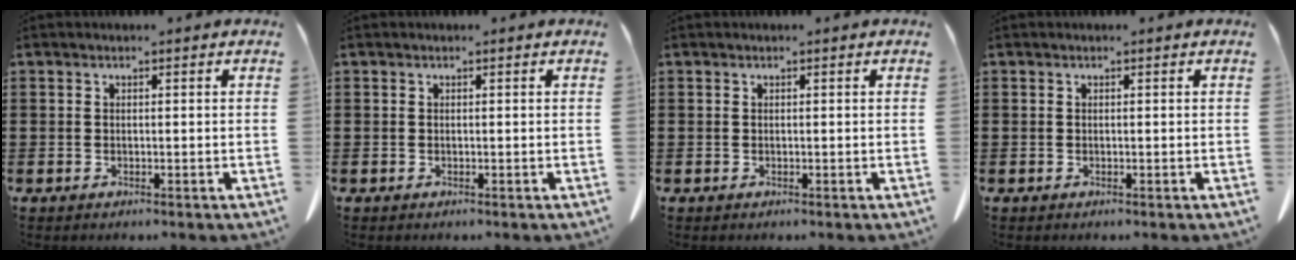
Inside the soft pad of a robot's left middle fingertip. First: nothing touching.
{"total": 0.0}
{"total": 0.0}
{"total": 0.0}